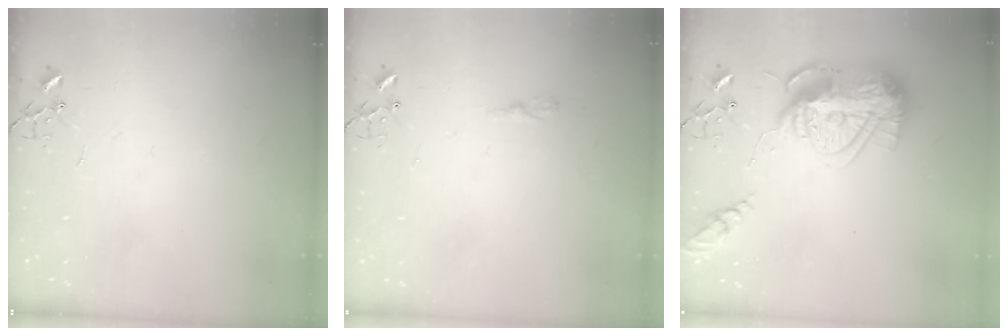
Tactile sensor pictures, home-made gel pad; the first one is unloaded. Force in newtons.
{"total": 3.6, "press": 3.6, "slide": 0.4}
{"total": 18.9, "press": 18.9, "slide": 1.6}